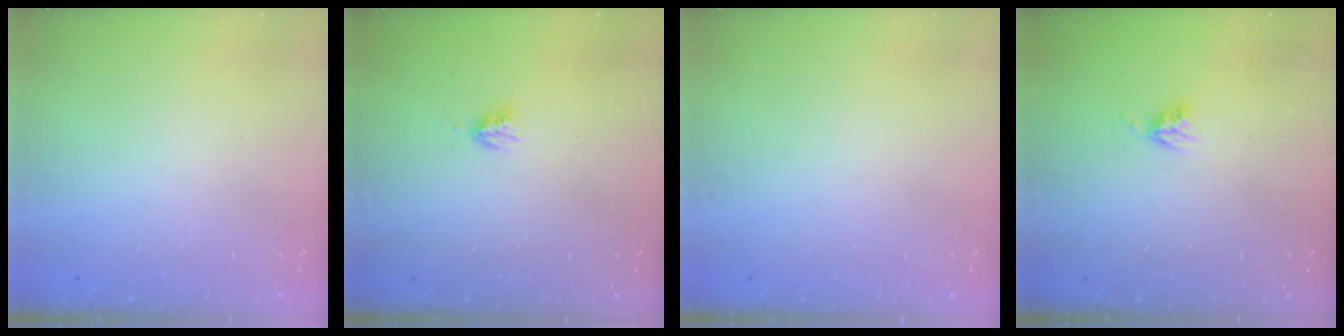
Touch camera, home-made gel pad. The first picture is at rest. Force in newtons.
{"total": 2.9, "press": 2.9, "slide": 0.5}
{"total": 0.0}
{"total": 4.8, "press": 4.8, "slide": 0.4}